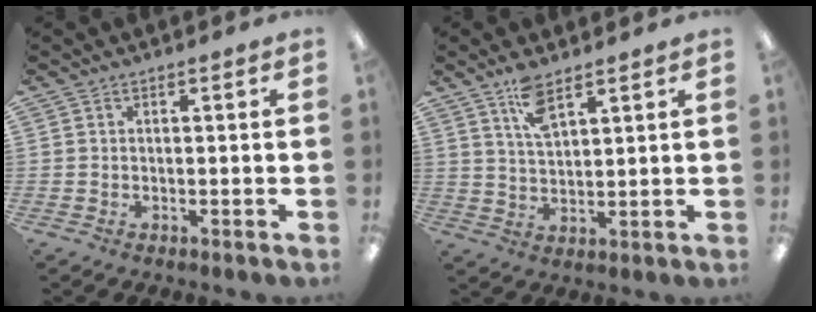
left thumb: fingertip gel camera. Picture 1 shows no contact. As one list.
[{"total": 7.3, "force": [5.0, 2.5, 4.6], "torque": [-0.087, -0.019, 0.088]}]